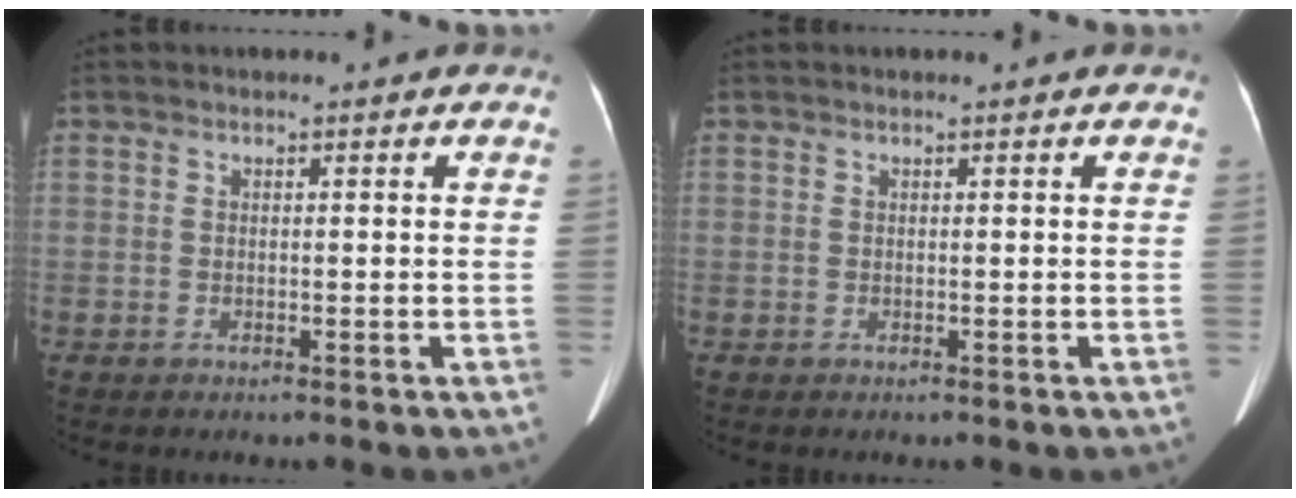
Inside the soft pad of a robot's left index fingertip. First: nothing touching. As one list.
[{"total": 0.0}]